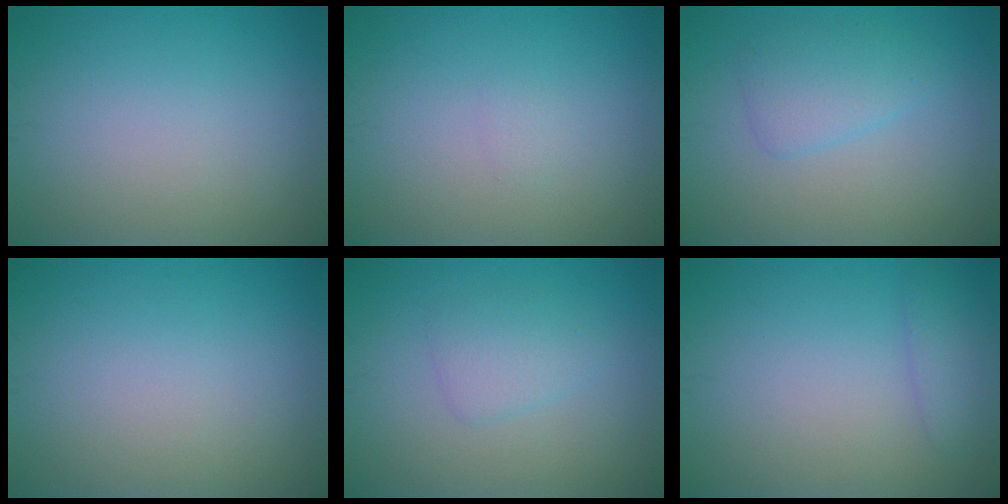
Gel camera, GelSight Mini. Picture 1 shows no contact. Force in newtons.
{"total": 0.5, "press": 0.5, "slide": 0.1}
{"total": 2.6, "press": 2.6, "slide": 0.1}
{"total": 0.0}
{"total": 1.9, "press": 1.9, "slide": 0.0}
{"total": 1.7, "press": 1.6, "slide": 0.2}